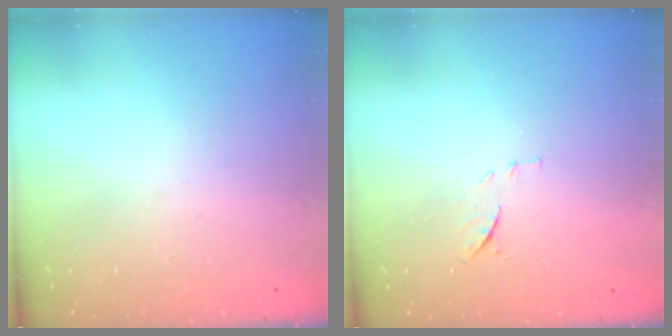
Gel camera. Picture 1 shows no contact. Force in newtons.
{"total": 8.5, "press": 8.4, "slide": 1.0}